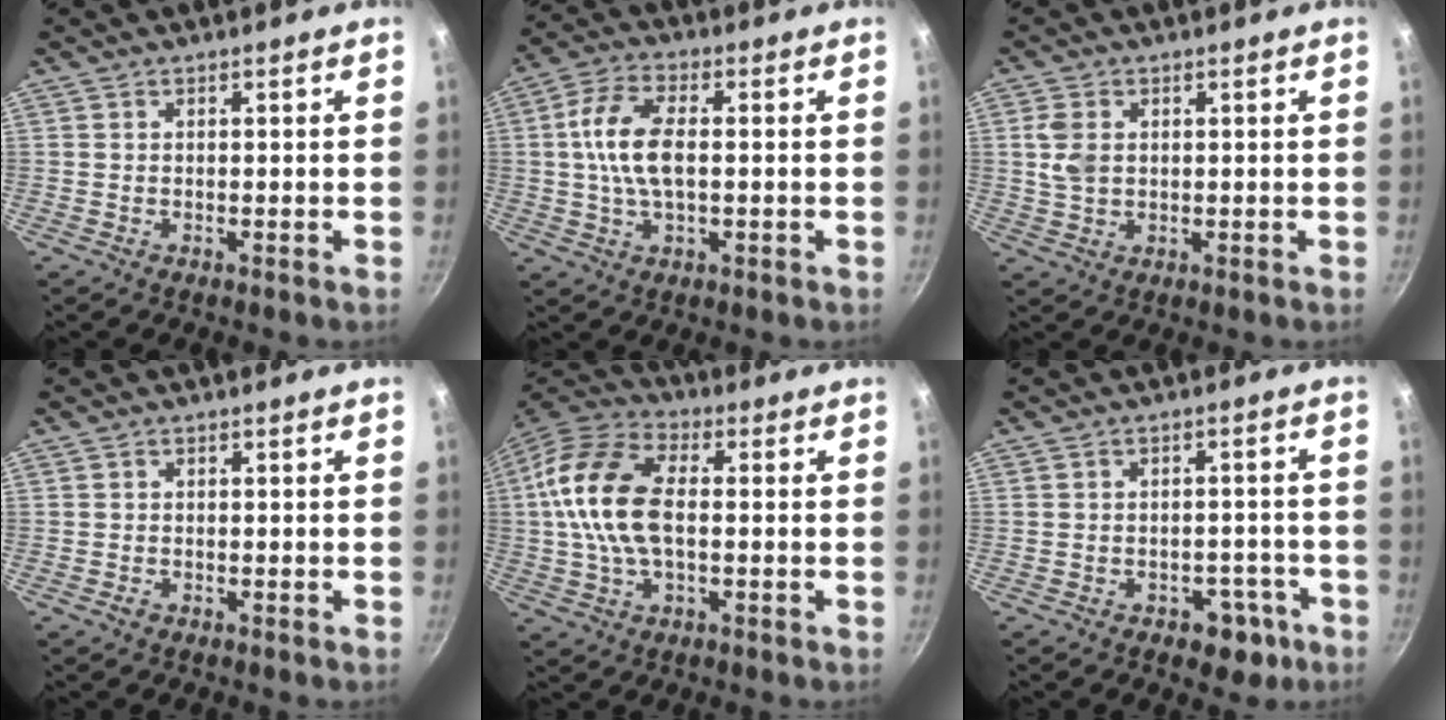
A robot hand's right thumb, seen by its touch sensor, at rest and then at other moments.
{"total": 10.3, "force": [0.4, 5.4, 8.7], "torque": [-0.170, 0.021, 0.001]}
{"total": 4.6, "force": [0.8, 3.3, 3.2], "torque": [-0.061, -0.001, 0.017]}
{"total": 1.0, "force": [-0.5, 0.8, 0.4], "torque": [-0.005, 0.002, -0.009]}
{"total": 16.1, "force": [0.5, 9.2, 13.2], "torque": [-0.250, 0.029, -0.007]}
{"total": 5.9, "force": [-3.0, 4.1, 3.0], "torque": [-0.005, 0.033, -0.021]}